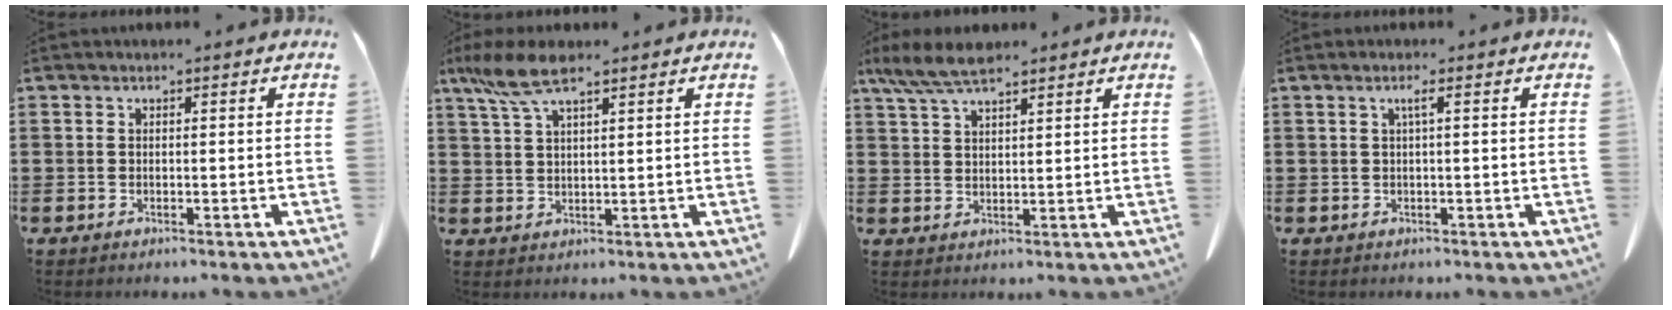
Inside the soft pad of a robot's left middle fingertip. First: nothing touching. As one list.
[{"total": 6.5, "force": [4.3, 1.5, 4.6], "torque": [-0.108, -0.003, 0.076]}, {"total": 6.2, "force": [4.7, 1.5, 3.6], "torque": [-0.082, -0.005, 0.089]}, {"total": 1.4, "force": [0.4, -0.1, 1.4], "torque": [-0.026, 0.001, 0.006]}]